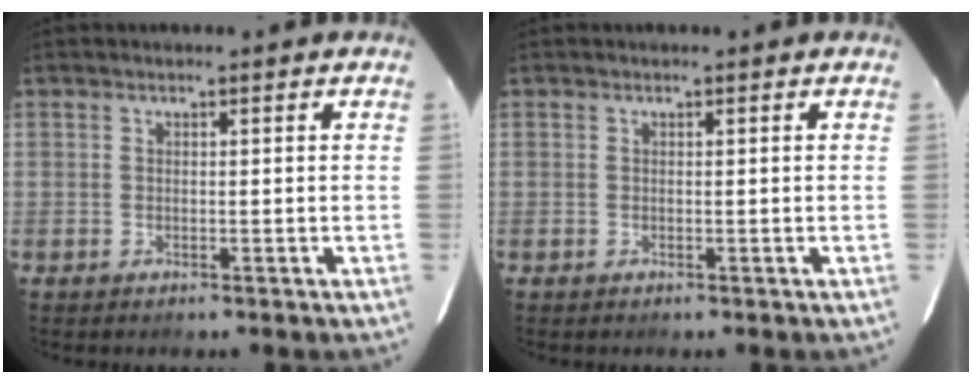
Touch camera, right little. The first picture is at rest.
{"total": 0.0}